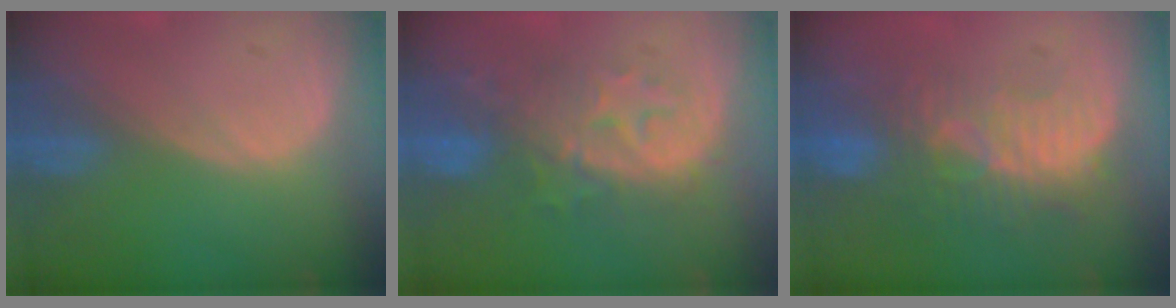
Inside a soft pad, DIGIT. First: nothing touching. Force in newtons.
{"total": 8.6, "press": 8.3, "slide": 2.3}
{"total": 9.0, "press": 8.2, "slide": 3.7}